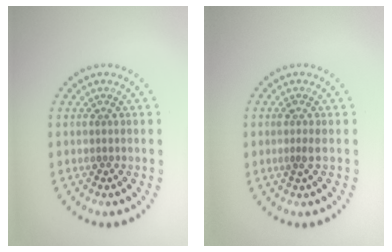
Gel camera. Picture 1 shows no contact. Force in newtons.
{"total": 1.0, "press": 0.8, "slide": 0.7}